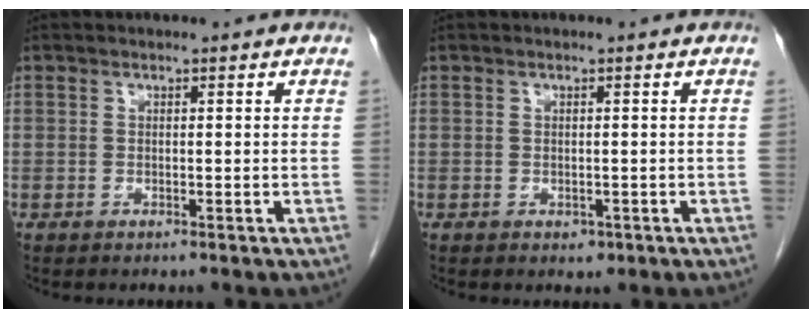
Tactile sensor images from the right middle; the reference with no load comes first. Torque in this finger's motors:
{"motor_torque": [0.31, -0.10, 0.08, 0.01]}